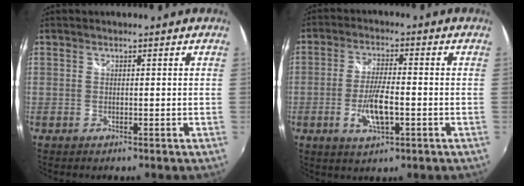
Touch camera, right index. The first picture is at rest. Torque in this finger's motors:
{"motor_torque": [0.16, -0.02, 0.43, 0.09]}